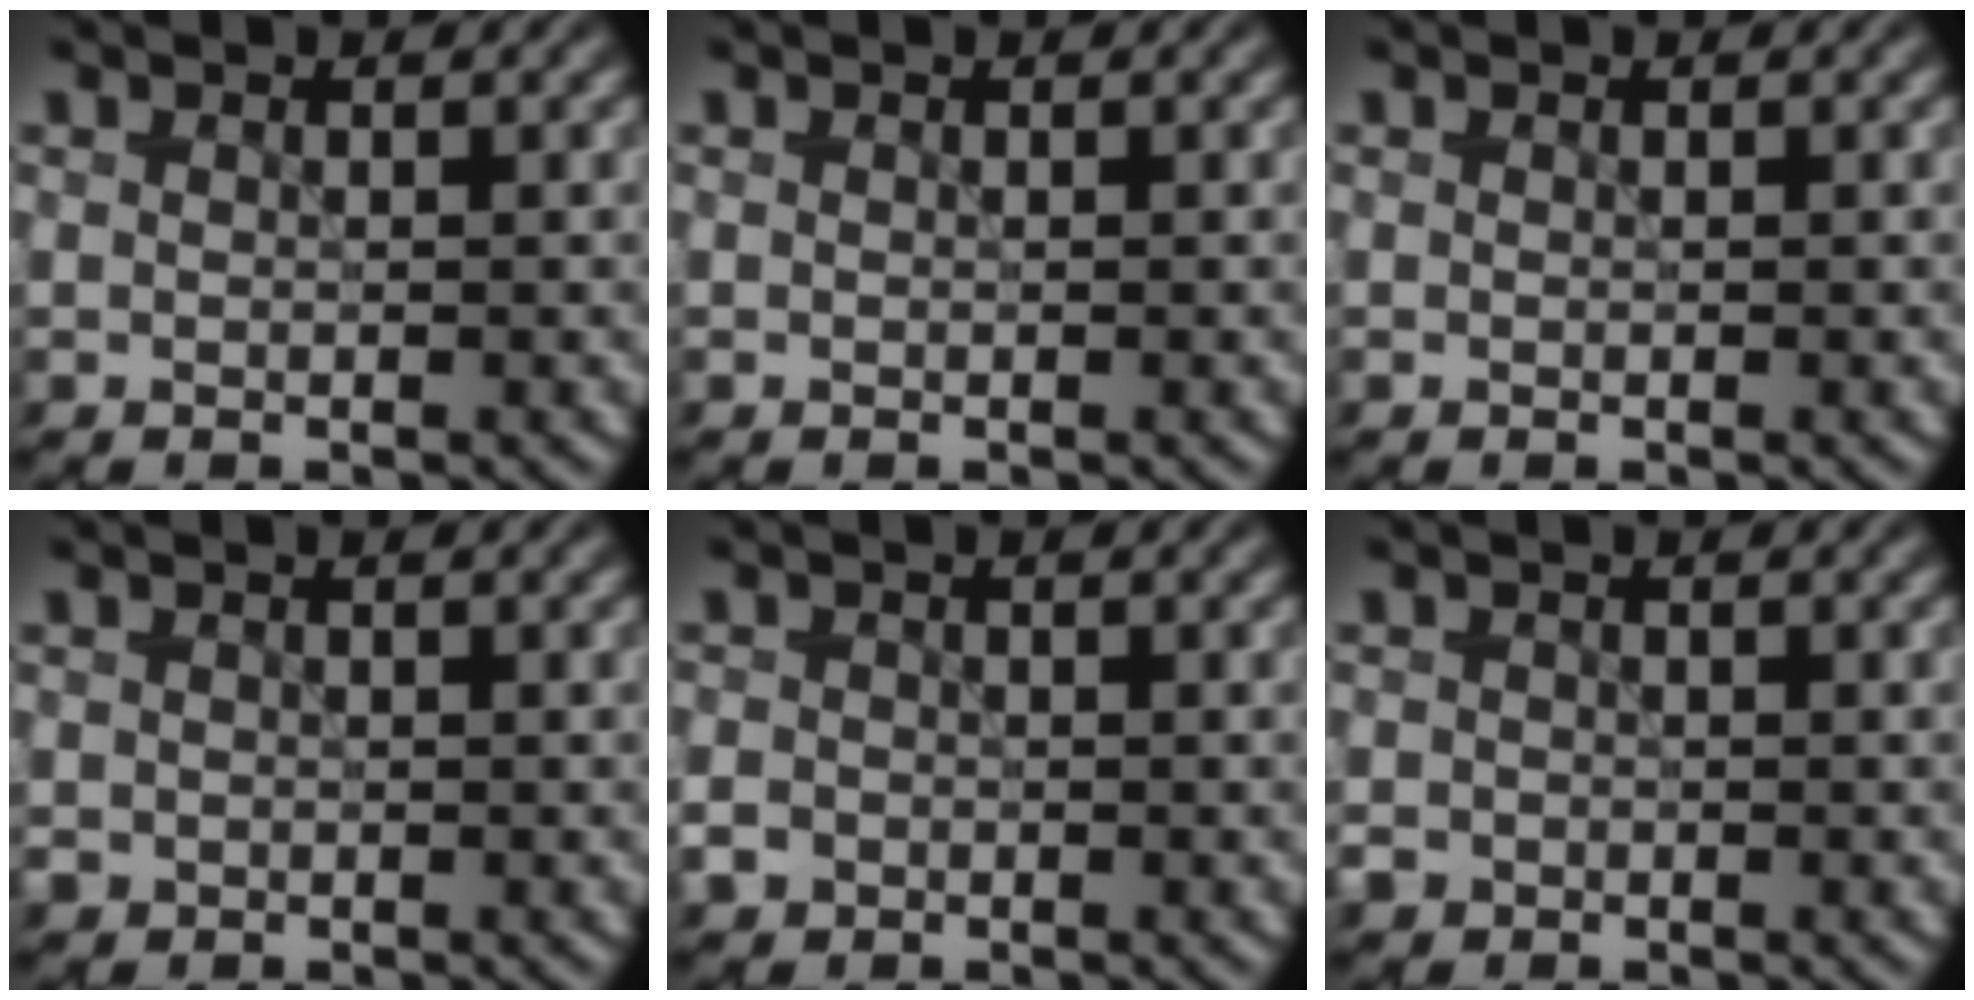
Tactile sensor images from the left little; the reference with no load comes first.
{"total": 0.0}
{"total": 0.0}
{"total": 0.8, "force": [-0.4, 0.7, 0.1], "torque": [0.002, -0.005, -0.008]}
{"total": 1.5, "force": [-0.7, 1.2, 0.4], "torque": [-0.005, -0.004, -0.015]}
{"total": 1.2, "force": [-0.7, 1.0, 0.2], "torque": [0.001, -0.003, -0.015]}